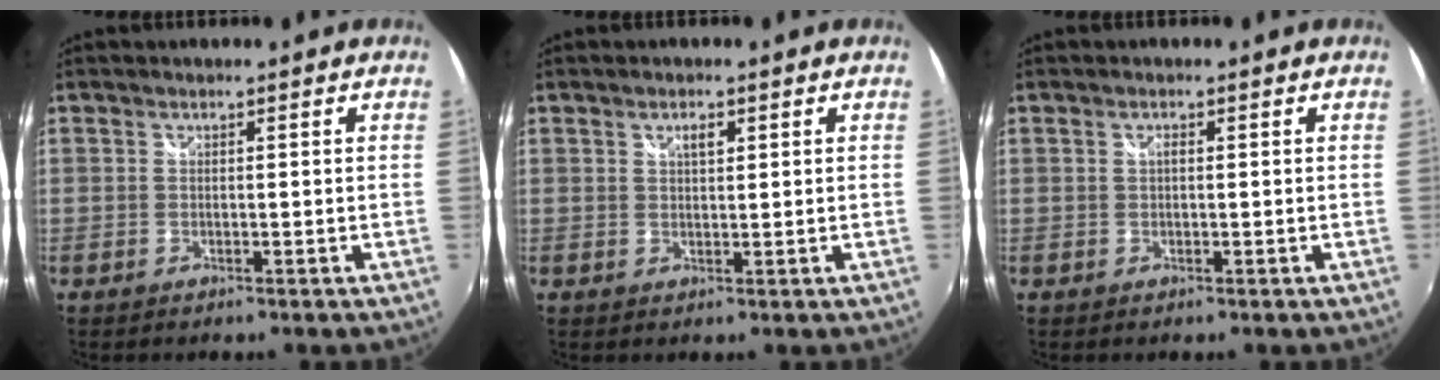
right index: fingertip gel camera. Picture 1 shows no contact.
{"total": 2.0, "force": [1.0, 0.9, 1.4], "torque": [-0.023, 0.004, 0.016]}
{"total": 0.7, "force": [0.1, 0.4, 0.5], "torque": [-0.010, 0.001, 0.000]}